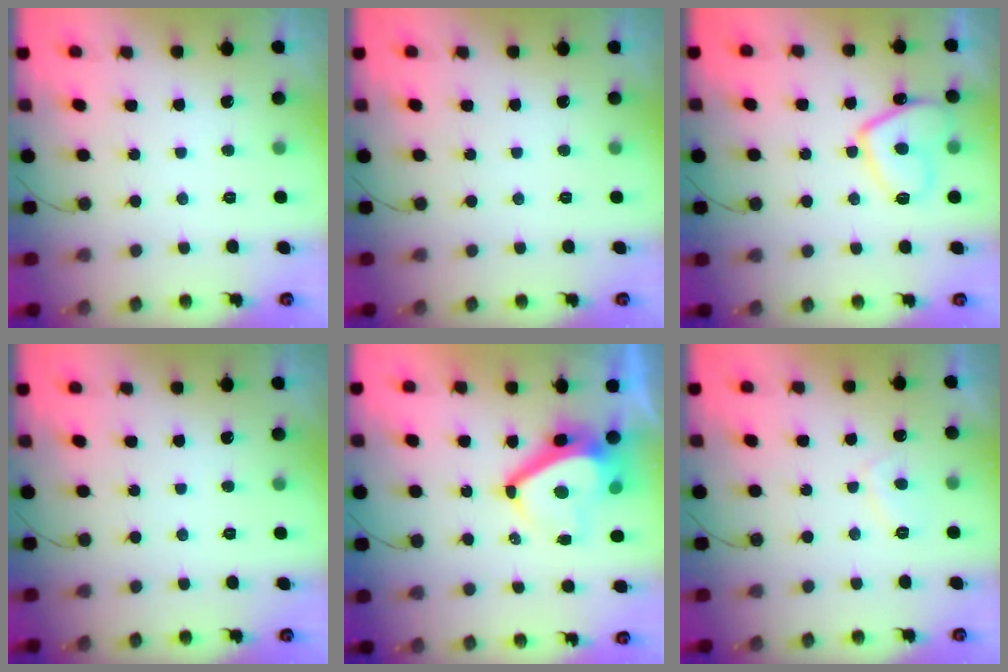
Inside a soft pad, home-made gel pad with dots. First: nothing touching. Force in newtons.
{"total": 0.0}
{"total": 10.3, "press": 10.2, "slide": 1.6}
{"total": 0.0}
{"total": 10.1, "press": 10.1, "slide": 0.9}
{"total": 2.5, "press": 2.3, "slide": 0.8}